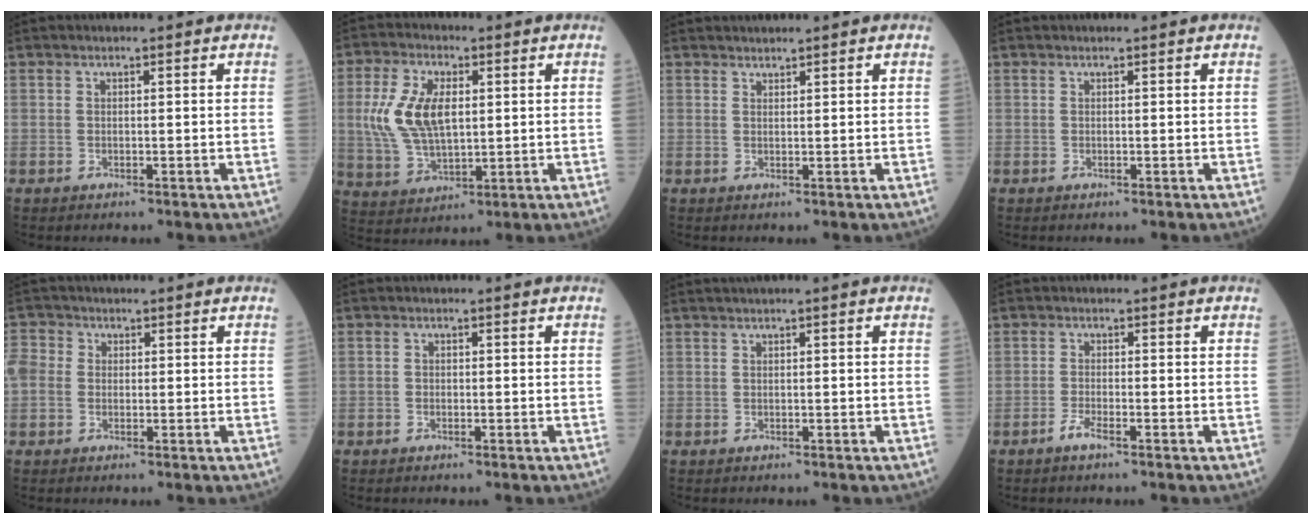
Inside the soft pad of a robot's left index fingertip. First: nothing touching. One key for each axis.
{"total": 10.1, "fx": 1.4, "fy": 5.0, "fz": 8.6, "tx": -0.199, "ty": 0.006, "tz": 0.033}
{"total": 1.2, "fx": 1.2, "fy": -0.1, "fz": 0.1, "tx": -0.003, "ty": 0.012, "tz": 0.027}
{"total": 0.0}
{"total": 4.9, "fx": 0.1, "fy": 4.3, "fz": 2.3, "tx": -0.068, "ty": 0.021, "tz": -0.001}
{"total": 1.1, "fx": -0.7, "fy": 0.8, "fz": 0.1, "tx": -0.002, "ty": 0.001, "tz": -0.015}
{"total": 0.7, "fx": 0.3, "fy": -0.1, "fz": 0.6, "tx": -0.014, "ty": 0.006, "tz": 0.010}
{"total": 1.8, "fx": -1.3, "fy": 0.1, "fz": 1.1, "tx": -0.031, "ty": -0.003, "tz": -0.027}